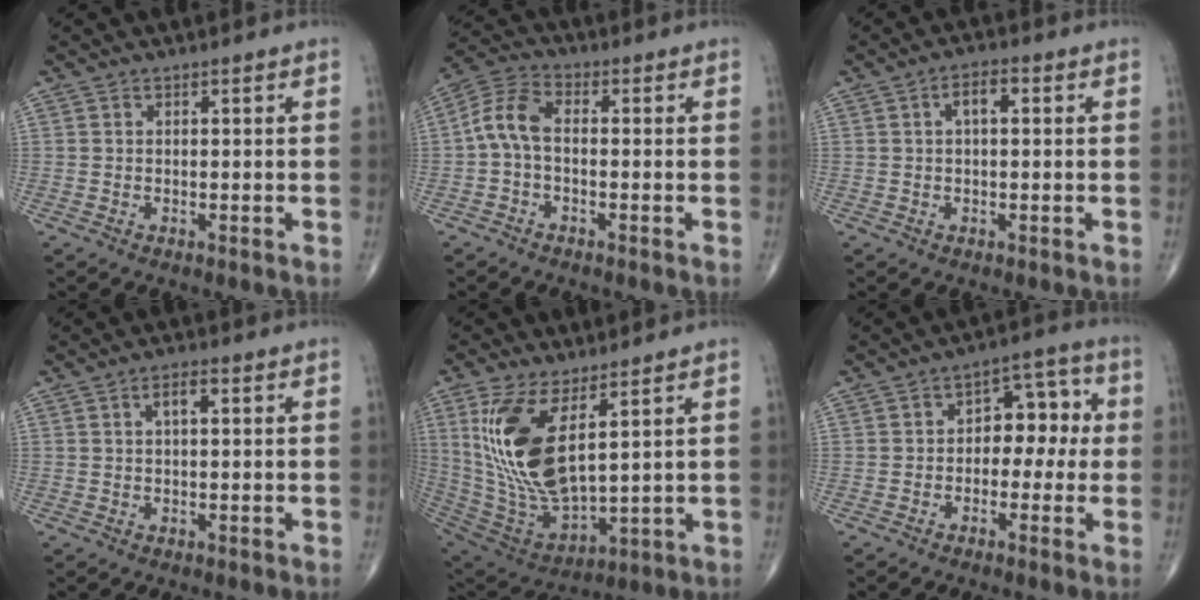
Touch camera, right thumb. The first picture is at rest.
{"total": 6.6, "force": [-0.8, 3.7, 5.5], "torque": [-0.114, 0.023, -0.027]}
{"total": 3.8, "force": [0.9, 1.8, 3.3], "torque": [-0.053, 0.012, 0.011]}
{"total": 3.0, "force": [0.9, 1.1, 2.6], "torque": [-0.045, 0.007, 0.015]}
{"total": 17.7, "force": [6.0, 7.2, 15.0], "torque": [-0.304, -0.034, 0.135]}
{"total": 8.9, "force": [-0.1, 5.8, 6.7], "torque": [-0.049, 0.036, -0.013]}